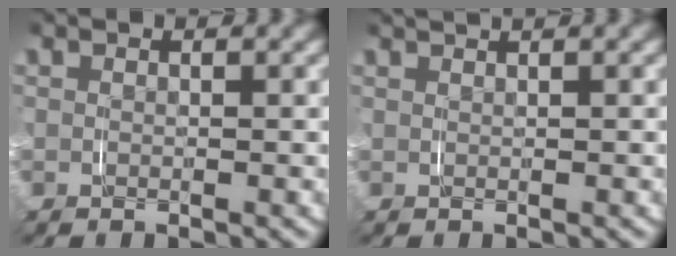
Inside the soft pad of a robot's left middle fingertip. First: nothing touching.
{"total": 1.4, "force": [1.3, -0.1, 0.6], "torque": [-0.003, 0.008, 0.018]}